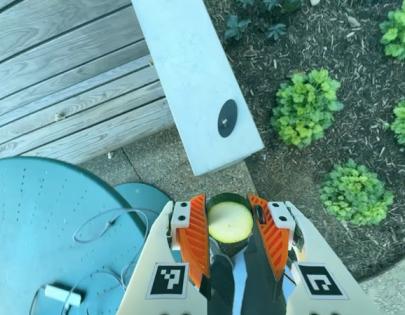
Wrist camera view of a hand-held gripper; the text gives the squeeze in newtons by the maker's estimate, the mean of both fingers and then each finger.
{"total": 13.3, "left": 13.1, "right": 13.5}